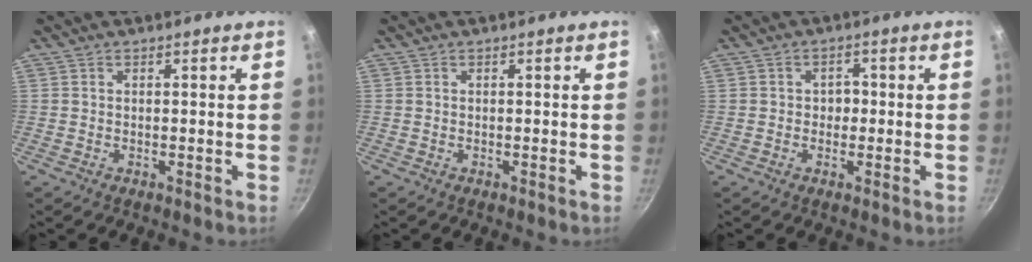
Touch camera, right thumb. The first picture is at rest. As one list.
[{"total": 0.0}, {"total": 2.7, "force": [-0.3, 2.3, 1.3], "torque": [0.000, 0.007, -0.008]}]